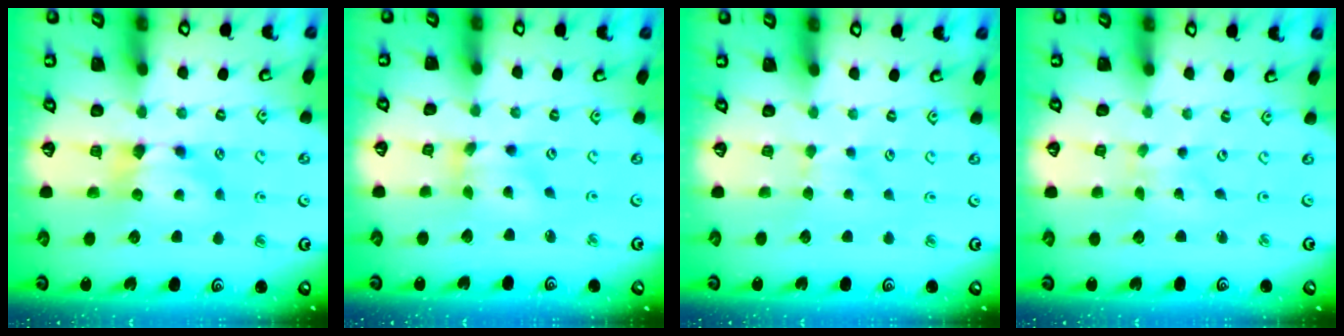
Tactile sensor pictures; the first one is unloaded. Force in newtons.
{"total": 2.9, "press": 2.4, "slide": 1.6}
{"total": 1.6, "press": 1.6, "slide": 0.3}
{"total": 6.0, "press": 6.0, "slide": 0.6}